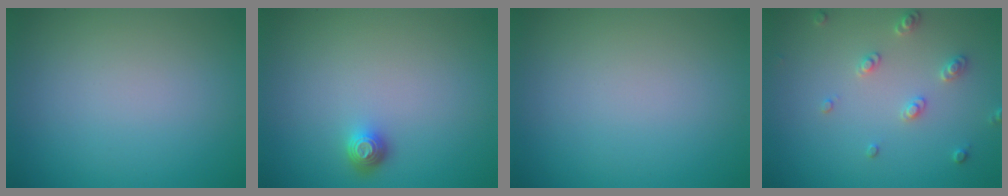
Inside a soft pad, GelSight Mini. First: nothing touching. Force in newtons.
{"total": 1.3, "press": 1.1, "slide": 0.8}
{"total": 0.0}
{"total": 2.2, "press": 2.1, "slide": 0.6}